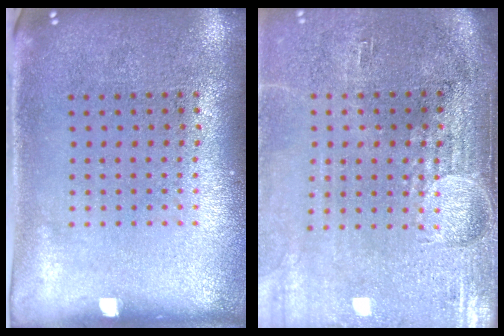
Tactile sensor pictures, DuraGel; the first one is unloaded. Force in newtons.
{"total": 4.5, "press": 3.8, "slide": 2.5}